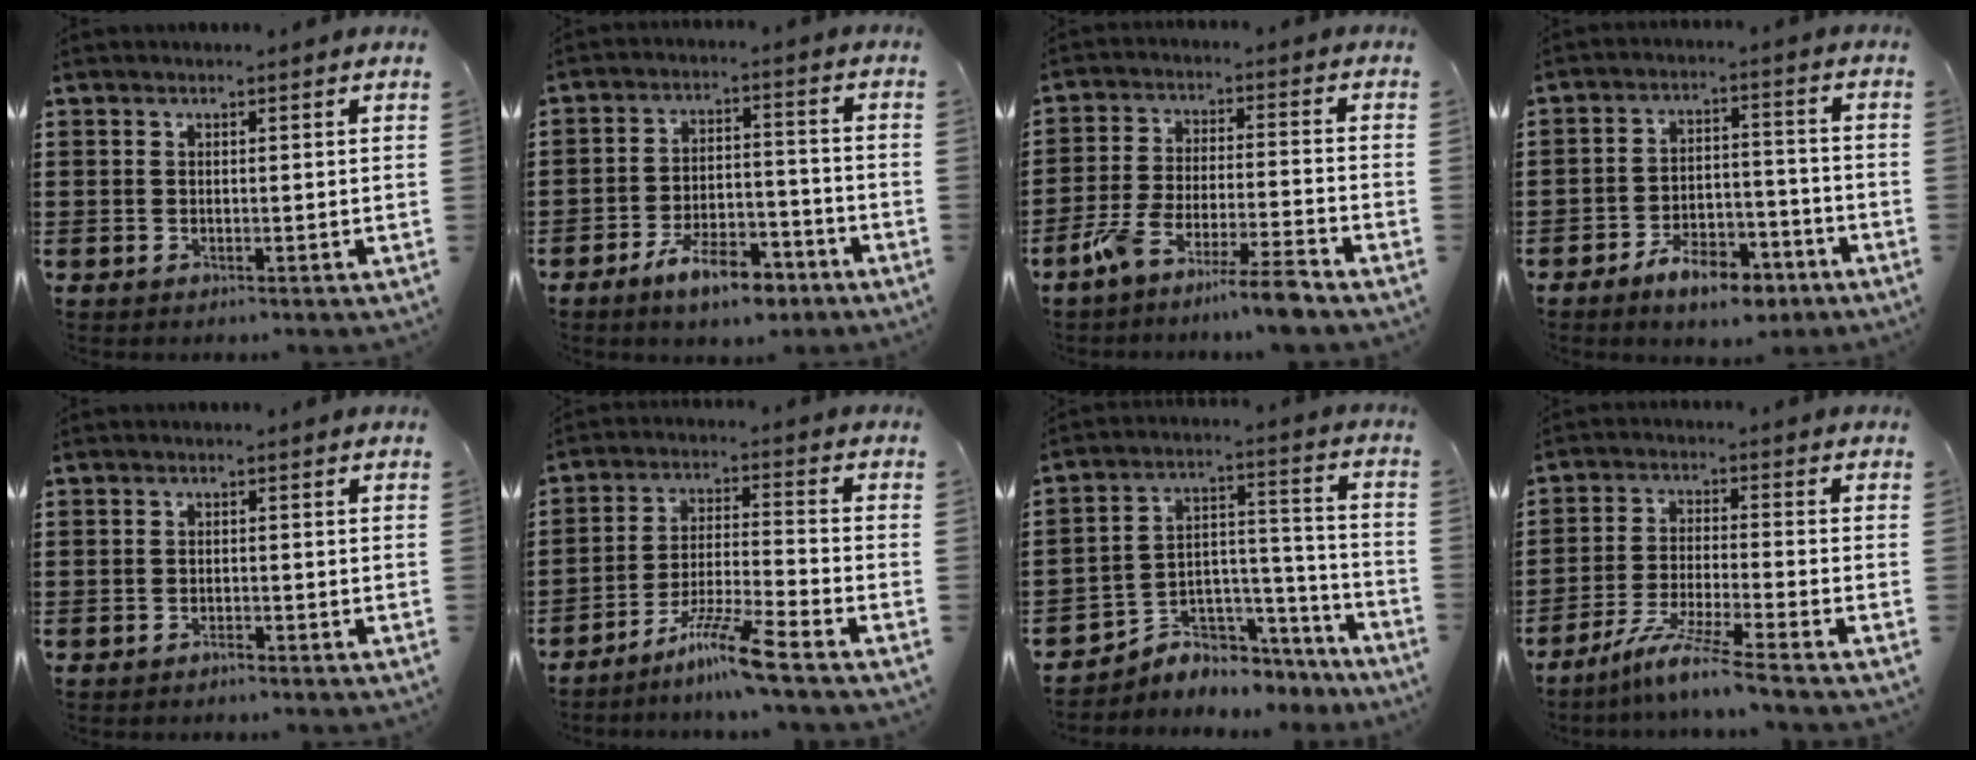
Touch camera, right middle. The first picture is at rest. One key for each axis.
{"total": 8.8, "fx": -6.6, "fy": 2.9, "fz": 5.0, "tx": -0.090, "ty": 0.016, "tz": -0.121}
{"total": 8.0, "fx": -6.9, "fy": -0.5, "fz": 4.0, "tx": -0.086, "ty": -0.013, "tz": -0.134}
{"total": 7.6, "fx": -5.9, "fy": 3.0, "fz": 3.7, "tx": -0.064, "ty": 0.018, "tz": -0.109}
{"total": 1.1, "fx": -1.0, "fy": 0.3, "fz": 0.2, "tx": -0.006, "ty": 0.000, "tz": -0.022}
{"total": 8.5, "fx": -6.6, "fy": -0.1, "fz": 5.3, "tx": -0.112, "ty": -0.013, "tz": -0.128}
{"total": 4.5, "fx": -3.9, "fy": 2.2, "fz": 0.1, "tx": -0.009, "ty": 0.001, "tz": -0.079}
{"total": 7.2, "fx": -6.0, "fy": -0.7, "fz": 3.8, "tx": -0.078, "ty": -0.018, "tz": -0.117}